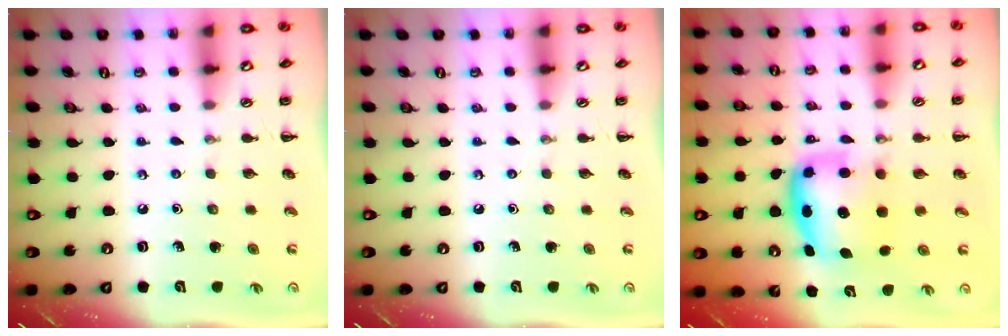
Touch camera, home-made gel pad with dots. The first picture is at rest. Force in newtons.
{"total": 0.0}
{"total": 6.8, "press": 6.6, "slide": 1.4}